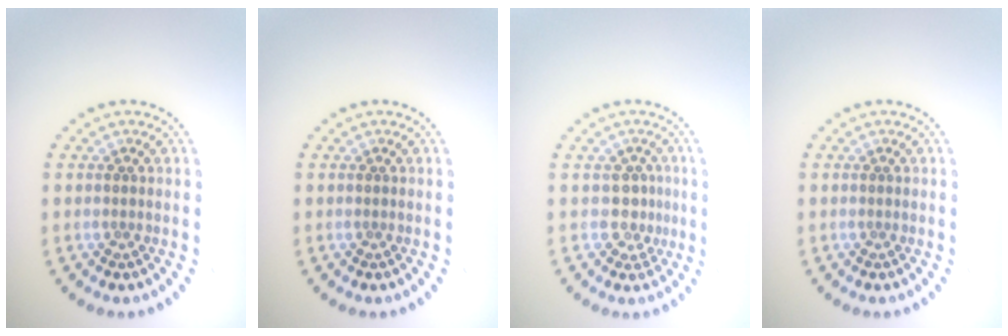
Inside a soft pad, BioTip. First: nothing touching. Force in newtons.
{"total": 0.0}
{"total": 2.1, "press": 1.6, "slide": 1.4}
{"total": 0.0}